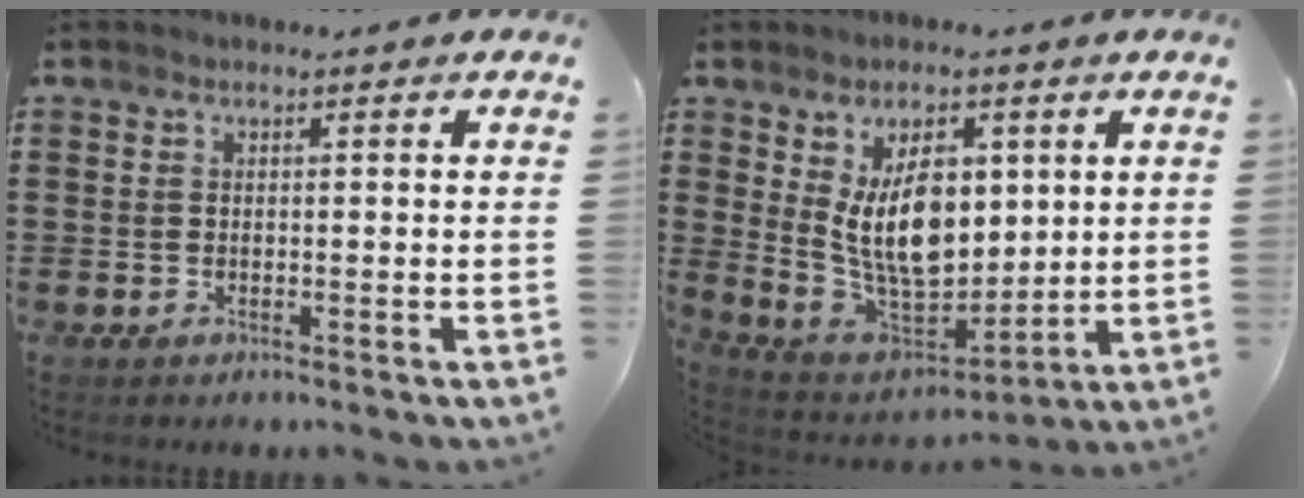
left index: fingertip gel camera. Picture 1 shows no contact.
{"total": 11.7, "force": [3.3, 7.0, 8.8], "torque": [-0.173, -0.003, 0.059]}